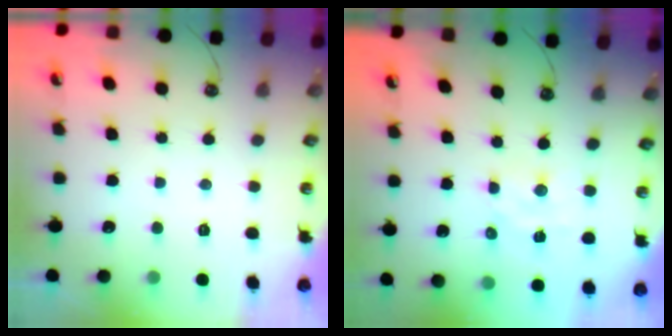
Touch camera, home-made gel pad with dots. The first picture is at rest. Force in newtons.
{"total": 3.5, "press": 3.4, "slide": 0.8}